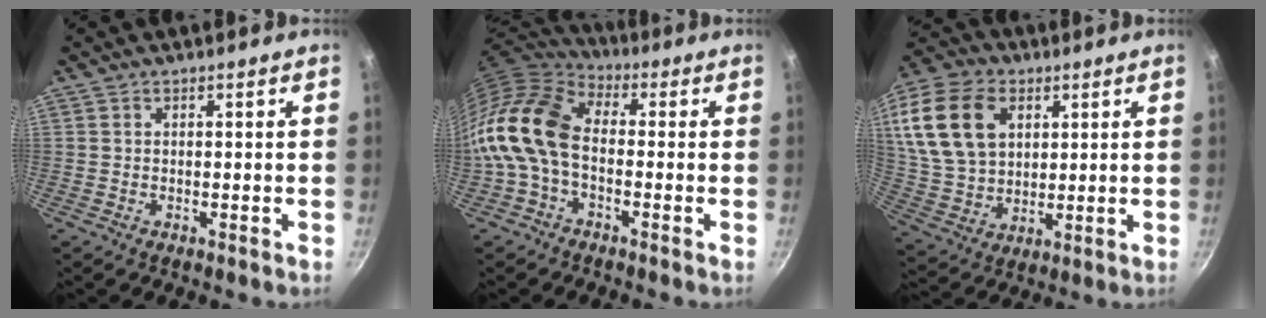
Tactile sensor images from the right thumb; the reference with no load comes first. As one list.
[{"total": 14.4, "force": [-2.3, 9.1, 10.9], "torque": [-0.205, 0.034, -0.066]}, {"total": 19.3, "force": [6.2, 13.3, 12.5], "torque": [-0.228, -0.005, 0.121]}]